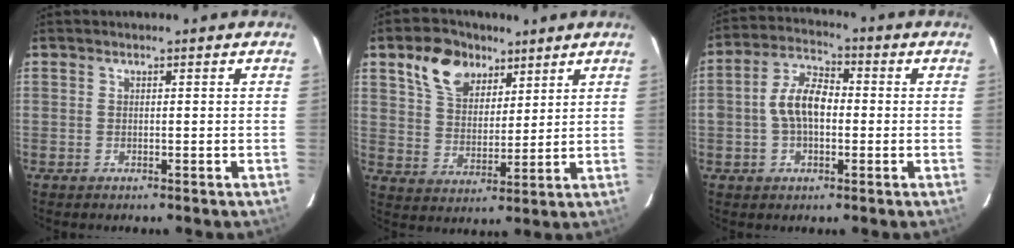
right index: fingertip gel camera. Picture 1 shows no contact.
{"total": 11.0, "force": [6.6, 6.9, 5.4], "torque": [-0.108, 0.033, 0.123]}
{"total": 8.4, "force": [-0.6, 5.0, 6.7], "torque": [-0.134, 0.020, -0.011]}